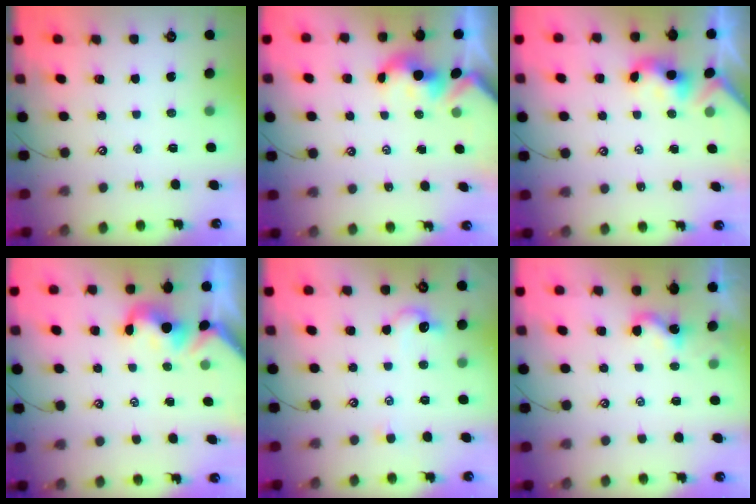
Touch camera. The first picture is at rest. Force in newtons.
{"total": 1.6, "press": 1.5, "slide": 0.3}
{"total": 2.4, "press": 2.4, "slide": 0.2}
{"total": 0.9, "press": 0.9, "slide": 0.3}
{"total": 3.0, "press": 2.9, "slide": 0.6}
{"total": 1.6, "press": 1.6, "slide": 0.2}